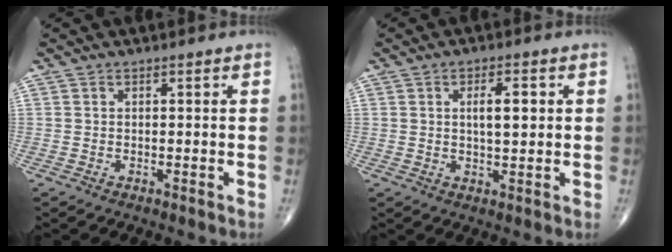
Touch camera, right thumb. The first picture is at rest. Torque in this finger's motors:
{"motor_torque": [0.92, 1.58, 0.88, 0.04, 0.09]}